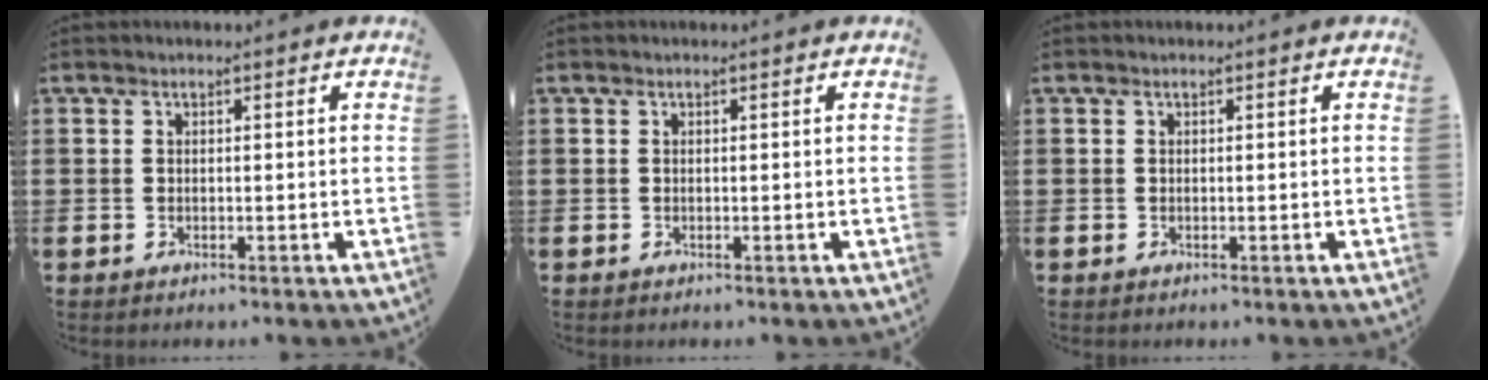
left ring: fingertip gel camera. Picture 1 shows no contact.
{"total": 0.0}
{"total": 0.0}